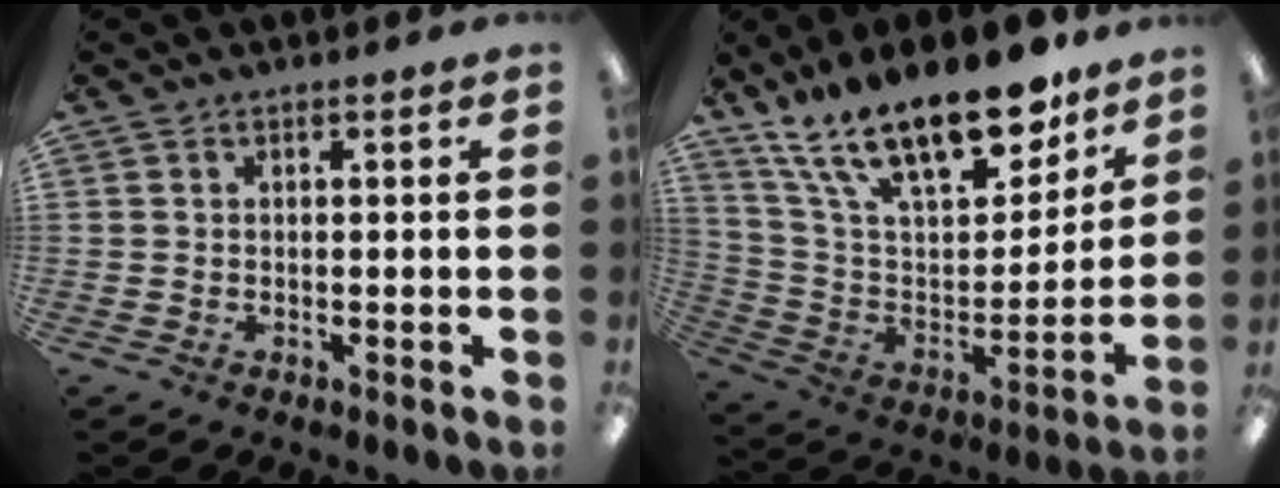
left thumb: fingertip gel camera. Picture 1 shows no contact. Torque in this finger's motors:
{"motor_torque": [0.90, 0.58, 1.41, -1.36, 0.15]}